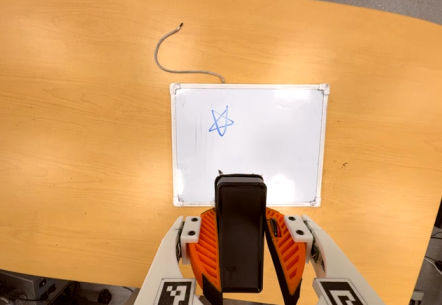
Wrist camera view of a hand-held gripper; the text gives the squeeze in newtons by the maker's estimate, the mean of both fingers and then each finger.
{"total": 6.0, "left": 4.8, "right": 7.2}